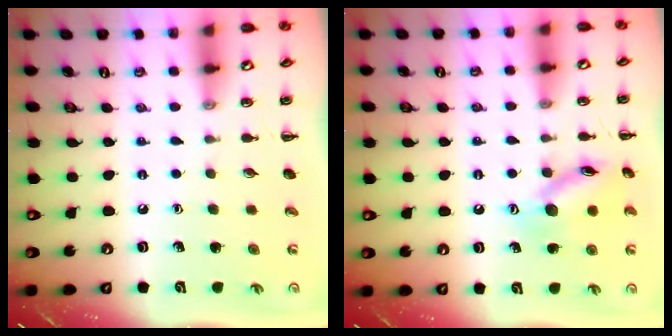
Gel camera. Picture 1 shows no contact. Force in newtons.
{"total": 12.4, "press": 12.4, "slide": 0.6}